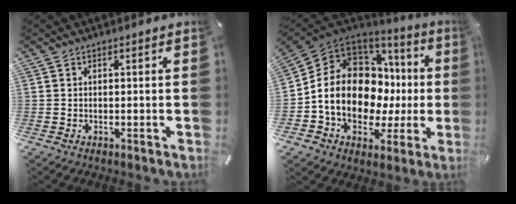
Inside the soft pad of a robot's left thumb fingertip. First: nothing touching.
{"total": 16.9, "force": [0.9, 12.6, 11.1], "torque": [-0.211, -0.023, 0.023]}